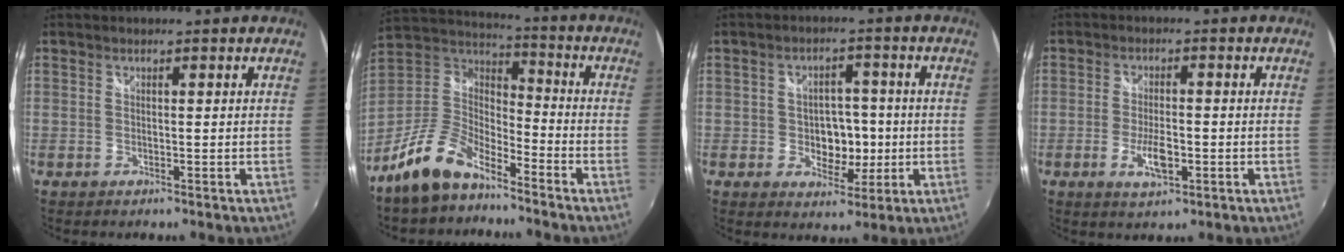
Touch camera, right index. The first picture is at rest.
{"total": 13.3, "force": [-9.6, 5.6, 7.4], "torque": [-0.167, 0.009, -0.185]}
{"total": 7.1, "force": [-1.0, 5.3, 4.6], "torque": [-0.079, 0.004, -0.008]}
{"total": 5.4, "force": [-1.9, 2.1, 4.5], "torque": [-0.094, -0.006, -0.033]}